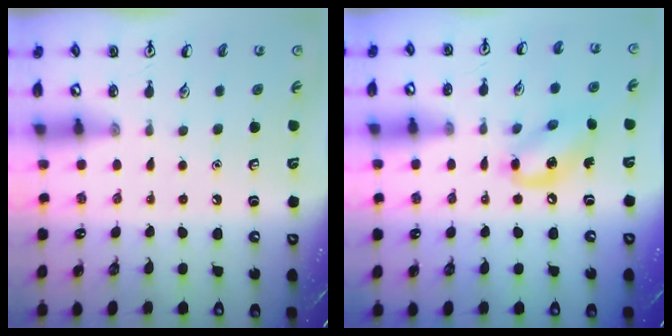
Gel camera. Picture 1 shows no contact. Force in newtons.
{"total": 11.2, "press": 11.0, "slide": 2.2}